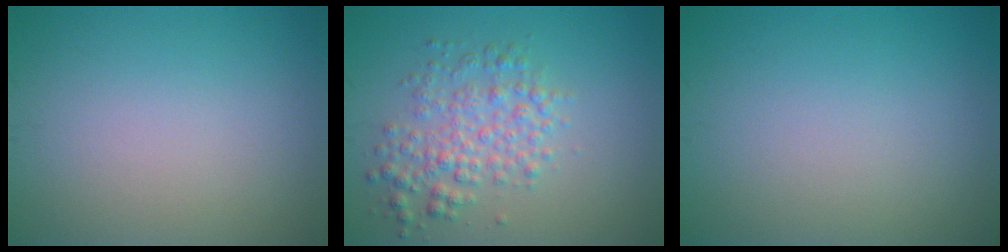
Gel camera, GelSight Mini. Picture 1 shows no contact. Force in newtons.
{"total": 3.8, "press": 3.8, "slide": 0.1}
{"total": 0.0}